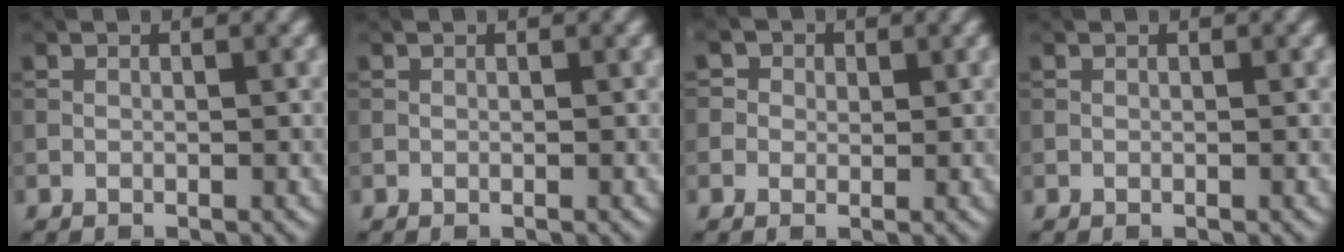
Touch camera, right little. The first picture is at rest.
{"total": 0.0}
{"total": 0.6, "force": [0.0, 0.5, -0.3], "torque": [0.017, -0.005, -0.020]}
{"total": 0.0}